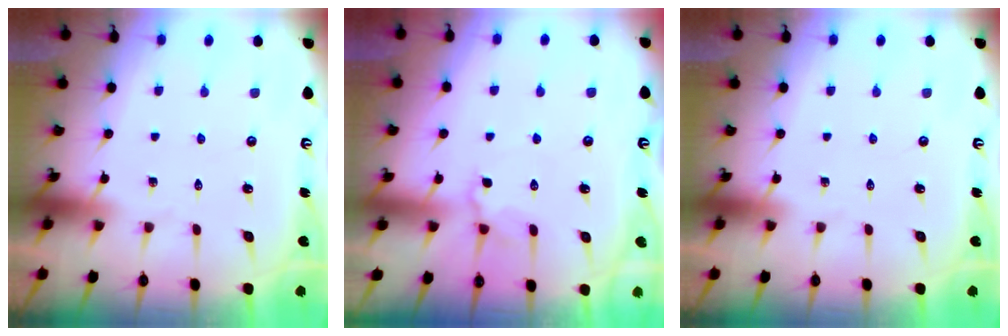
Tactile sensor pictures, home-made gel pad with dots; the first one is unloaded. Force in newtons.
{"total": 3.9, "press": 3.7, "slide": 1.2}
{"total": 0.0}